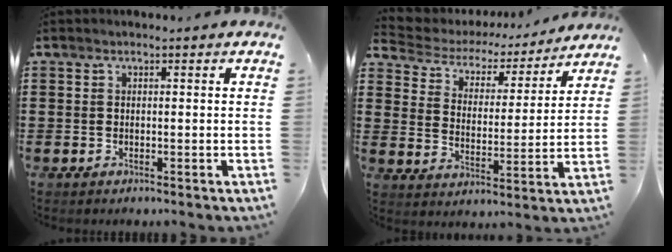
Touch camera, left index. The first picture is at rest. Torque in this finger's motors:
{"motor_torque": [0.41, 0.39, -0.01, -0.03]}